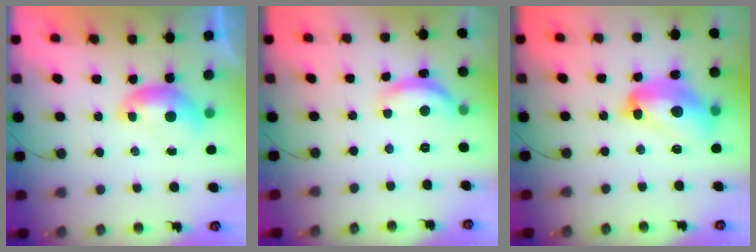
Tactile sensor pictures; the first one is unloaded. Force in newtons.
{"total": 6.8, "press": 6.8, "slide": 0.7}
{"total": 11.6, "press": 11.4, "slide": 2.1}